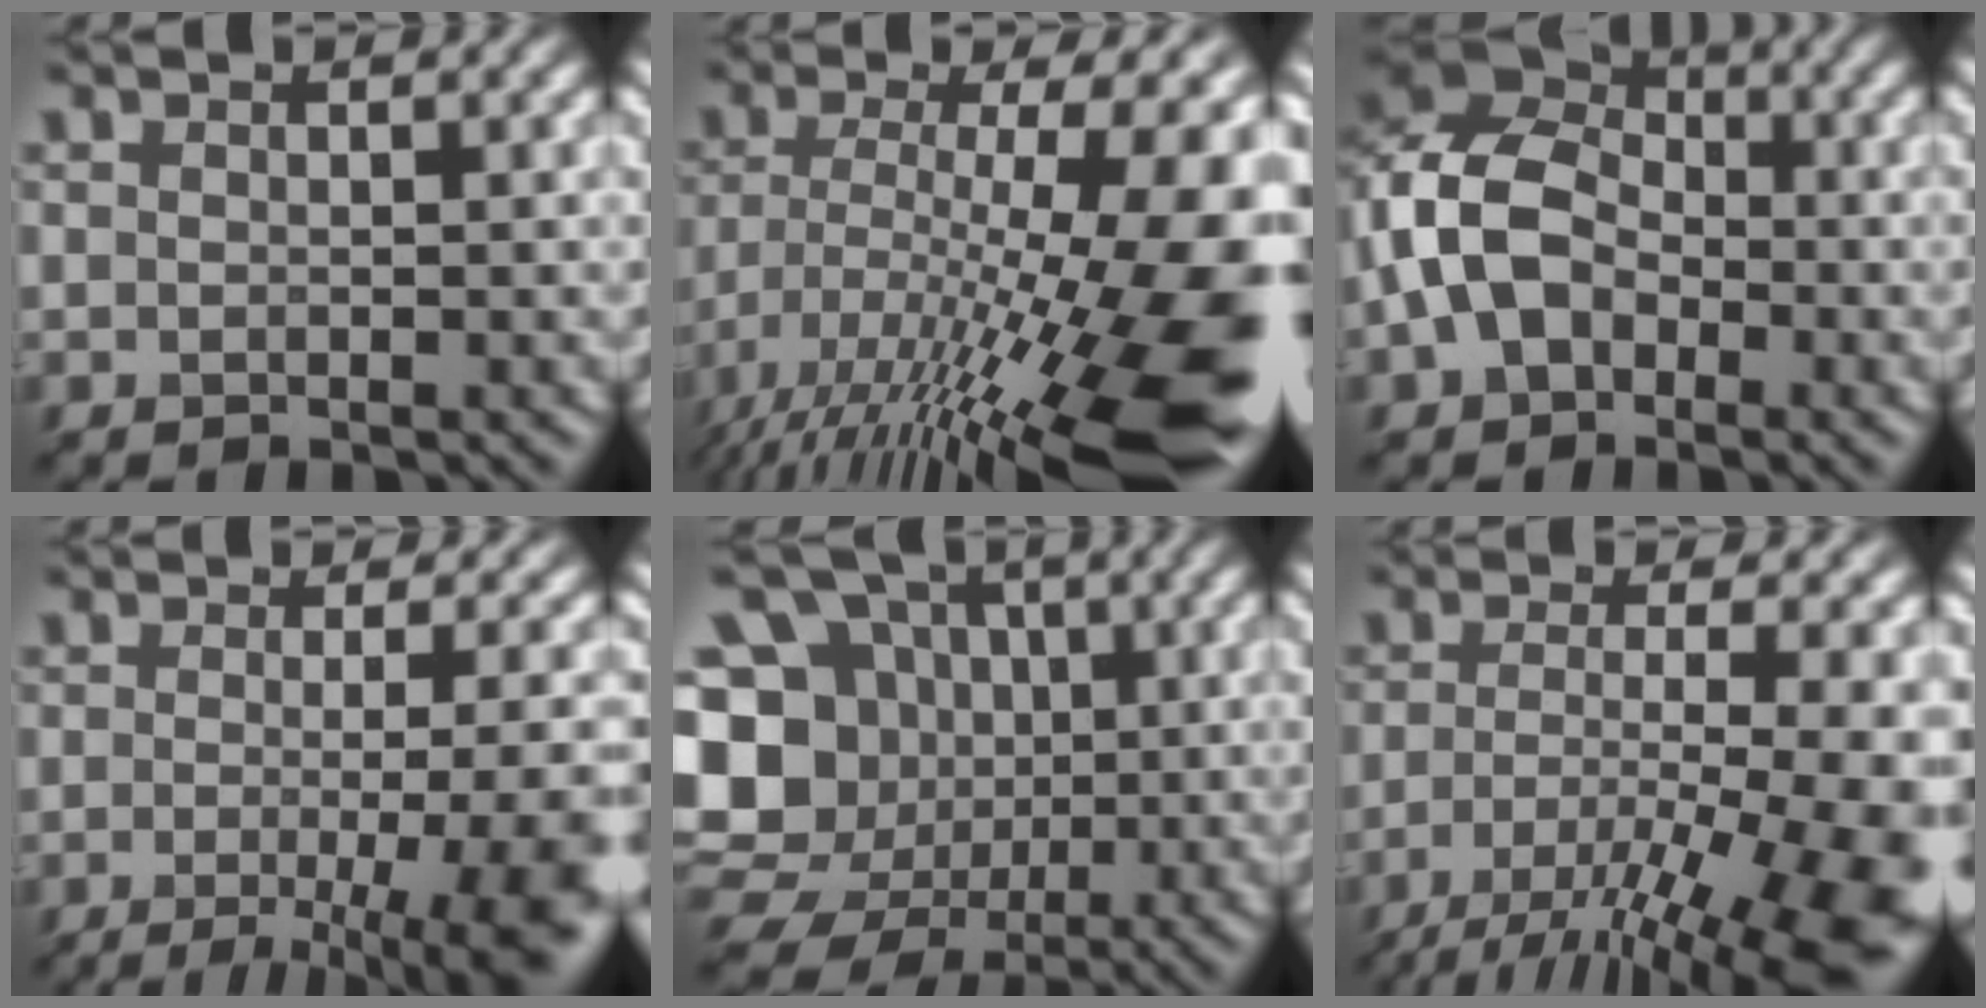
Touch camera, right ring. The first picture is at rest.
{"total": 18.7, "force": [-6.5, 5.5, 16.7], "torque": [-0.262, -0.014, -0.096]}
{"total": 8.7, "force": [-1.8, 6.3, 5.8], "torque": [-0.141, 0.010, -0.052]}
{"total": 11.5, "force": [-3.2, 4.0, 10.4], "torque": [-0.110, -0.016, -0.035]}
{"total": 14.7, "force": [-1.0, 13.3, 6.1], "torque": [-0.154, 0.020, -0.037]}
{"total": 14.7, "force": [-7.4, 4.2, 12.0], "torque": [-0.191, -0.028, -0.100]}